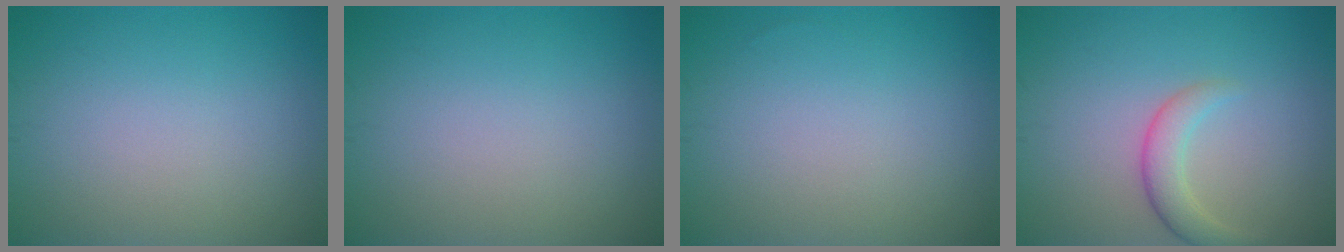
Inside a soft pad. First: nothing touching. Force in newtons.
{"total": 0.0}
{"total": 0.0}
{"total": 2.6, "press": 2.6, "slide": 0.2}